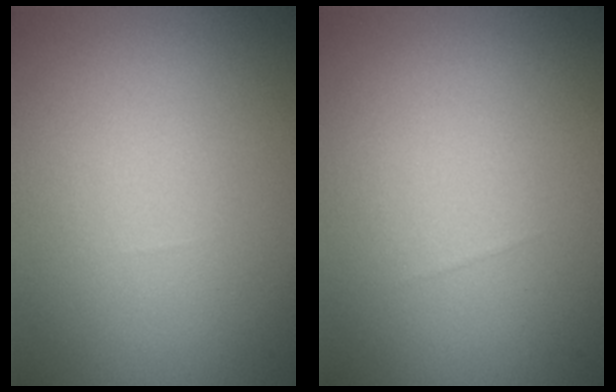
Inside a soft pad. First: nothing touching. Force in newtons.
{"total": 0.0}